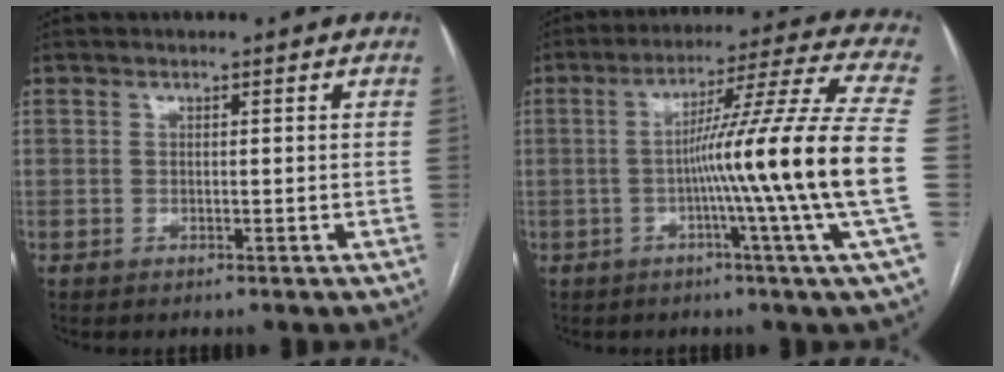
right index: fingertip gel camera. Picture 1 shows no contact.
{"total": 18.5, "force": [-2.8, -3.3, 18.0], "torque": [-0.270, -0.007, -0.063]}